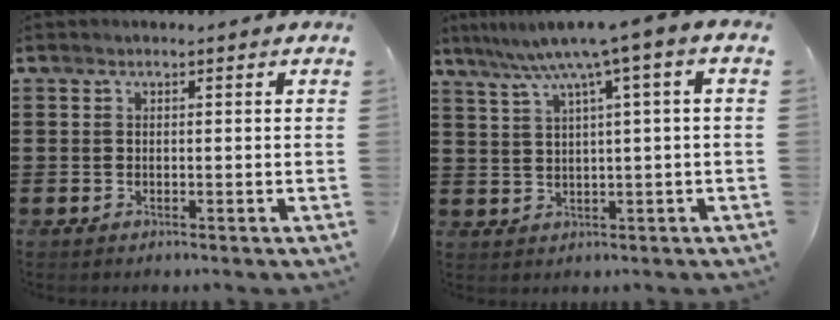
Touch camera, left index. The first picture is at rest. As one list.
[{"total": 5.9, "force": [2.4, -0.2, 5.4], "torque": [-0.109, -0.015, 0.034]}]